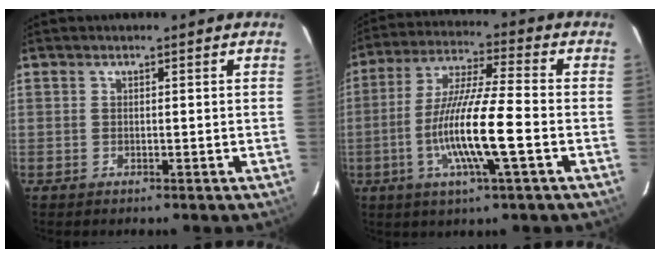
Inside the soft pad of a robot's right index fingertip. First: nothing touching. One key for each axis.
{"total": 13.3, "fx": -3.4, "fy": 0.3, "fz": 12.8, "tx": -0.248, "ty": -0.008, "tz": -0.068}